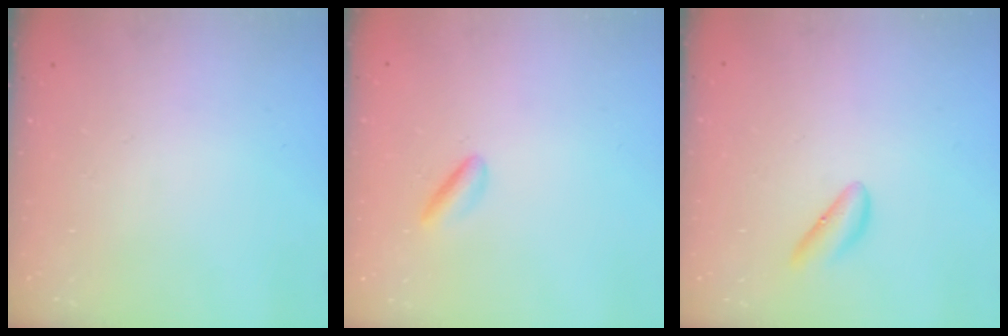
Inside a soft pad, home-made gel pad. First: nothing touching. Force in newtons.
{"total": 1.8, "press": 1.7, "slide": 0.5}
{"total": 5.1, "press": 5.0, "slide": 1.2}